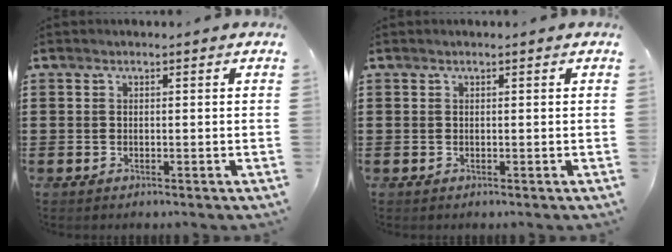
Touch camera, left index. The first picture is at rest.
{"total": 0.0}